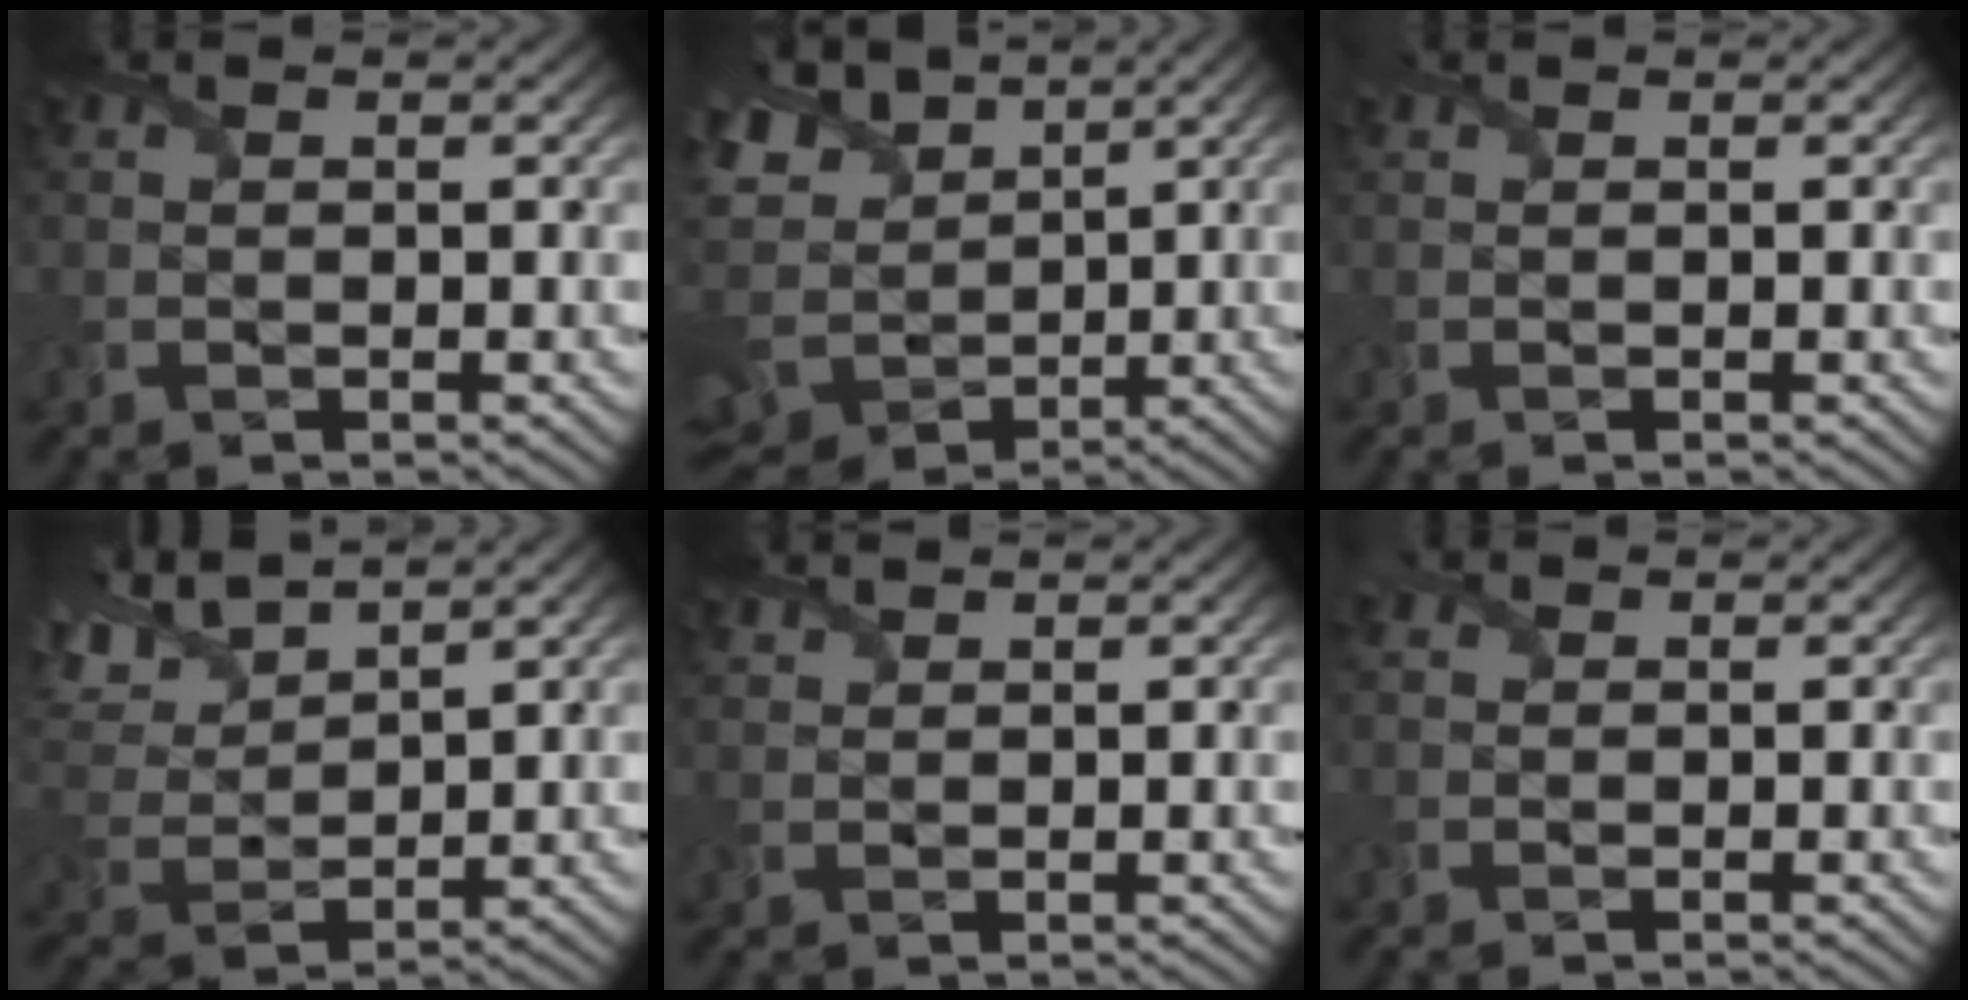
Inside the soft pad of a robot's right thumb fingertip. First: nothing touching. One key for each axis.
{"total": 14.6, "fx": 1.8, "fy": 9.7, "fz": 10.7, "tx": -0.262, "ty": -0.009, "tz": 0.048}
{"total": 0.0}
{"total": 10.2, "fx": 7.2, "fy": 3.8, "fz": 6.1, "tx": -0.170, "ty": 0.024, "tz": 0.132}
{"total": 1.7, "fx": 1.6, "fy": 0.6, "fz": 0.4, "tx": -0.012, "ty": 0.003, "tz": 0.036}
{"total": 1.0, "fx": 0.5, "fy": 0.8, "fz": 0.3, "tx": -0.008, "ty": 0.004, "tz": 0.009}